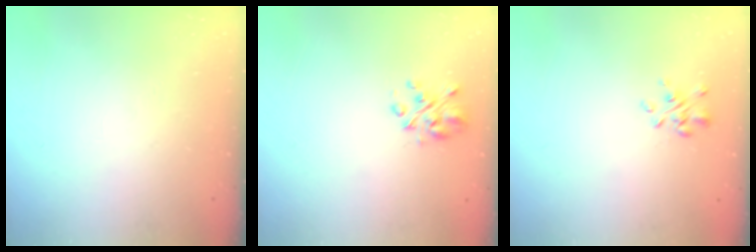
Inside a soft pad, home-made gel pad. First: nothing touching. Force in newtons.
{"total": 4.8, "press": 4.4, "slide": 1.9}
{"total": 1.6, "press": 1.3, "slide": 0.8}